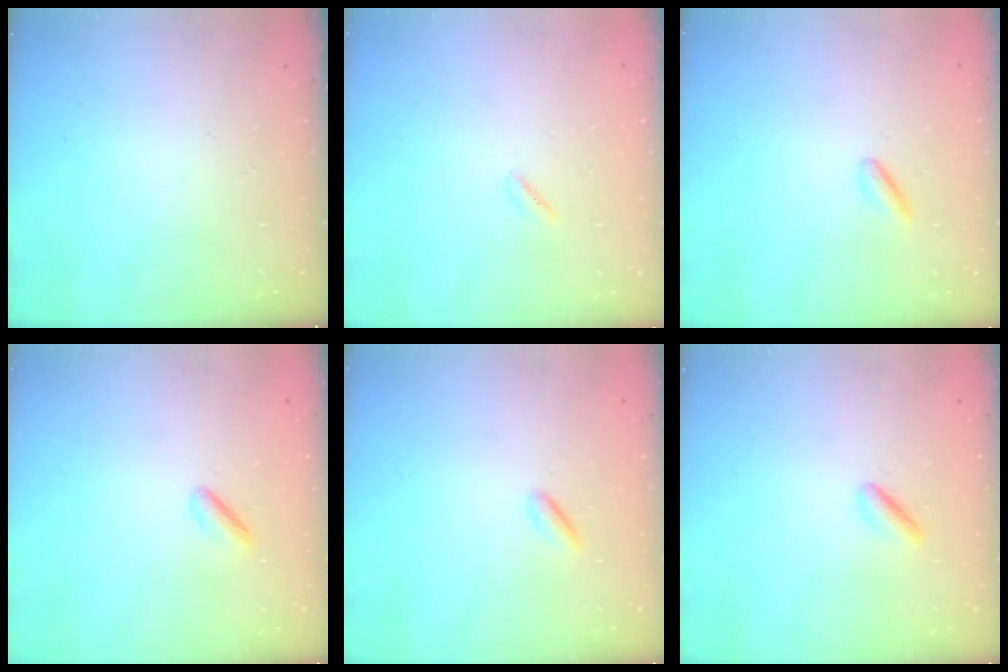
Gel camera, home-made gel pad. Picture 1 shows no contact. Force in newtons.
{"total": 0.7, "press": 0.2, "slide": 0.7}
{"total": 1.6, "press": 1.5, "slide": 0.7}
{"total": 1.5, "press": 1.2, "slide": 0.8}
{"total": 1.1, "press": 0.8, "slide": 0.7}
{"total": 2.7, "press": 2.5, "slide": 1.2}